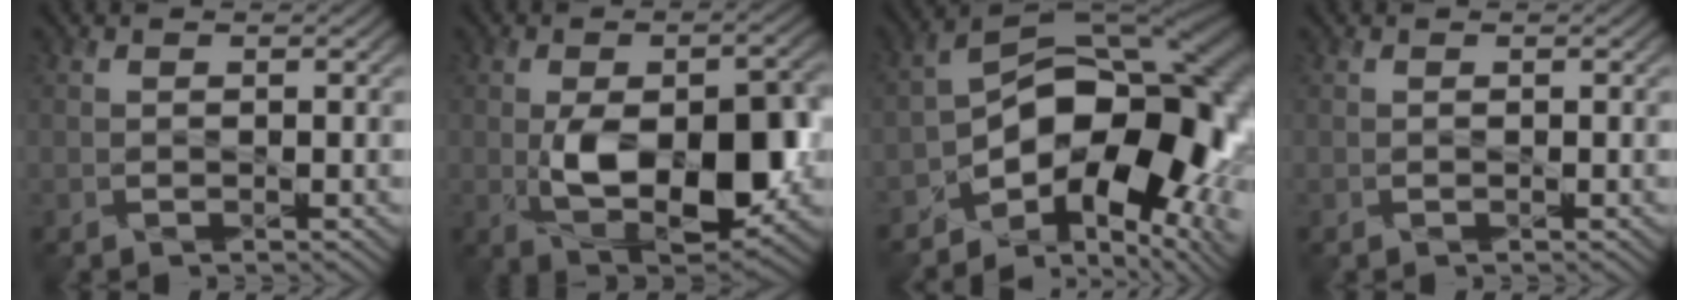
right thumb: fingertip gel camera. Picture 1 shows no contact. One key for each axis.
{"total": 12.6, "fx": -1.8, "fy": 6.6, "fz": 10.6, "tx": -0.173, "ty": -0.016, "tz": -0.025}
{"total": 17.3, "fx": -5.8, "fy": 9.8, "fz": 13.0, "tx": -0.164, "ty": -0.008, "tz": -0.092}
{"total": 0.0}